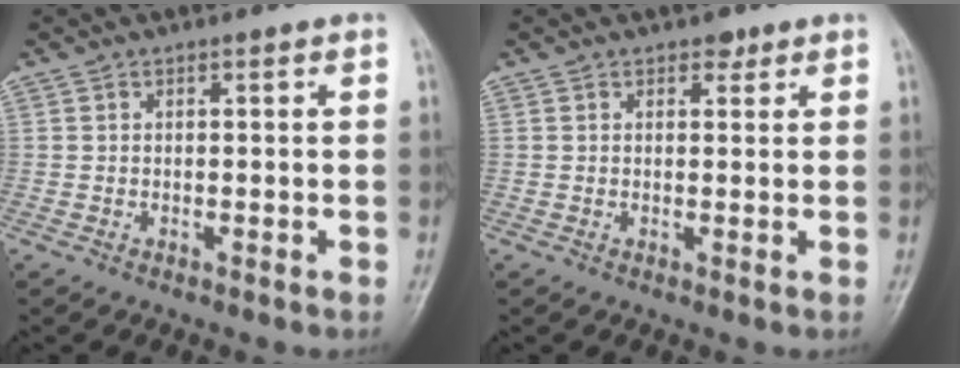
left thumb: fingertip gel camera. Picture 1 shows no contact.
{"total": 1.6, "force": [1.1, 1.0, 0.6], "torque": [0.004, -0.005, 0.011]}